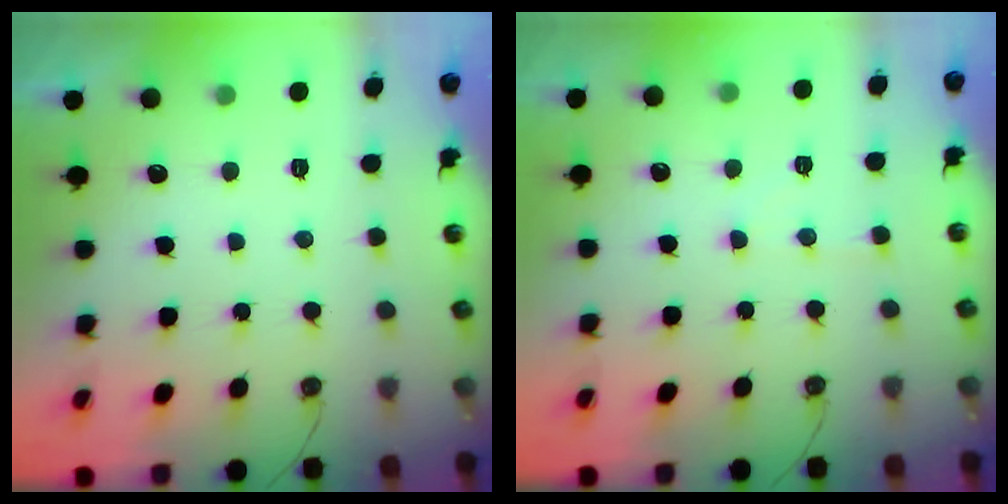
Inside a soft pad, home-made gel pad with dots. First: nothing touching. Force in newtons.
{"total": 4.7, "press": 4.6, "slide": 0.8}